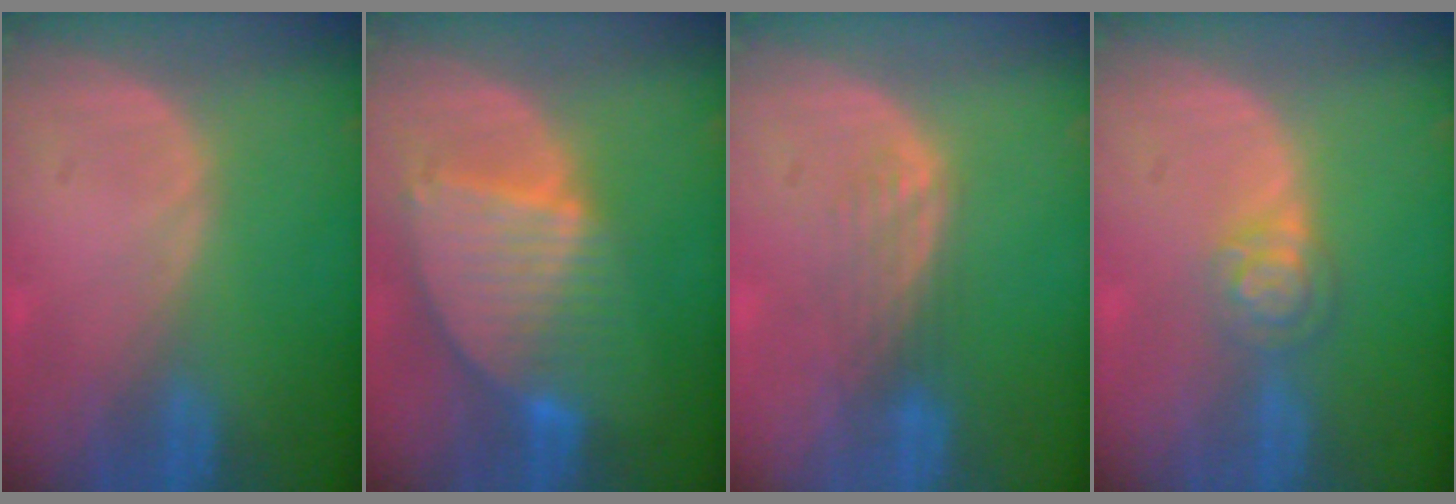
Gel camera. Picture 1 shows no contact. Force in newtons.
{"total": 9.1, "press": 7.8, "slide": 4.7}
{"total": 3.5, "press": 2.9, "slide": 1.9}
{"total": 4.1, "press": 3.6, "slide": 1.8}